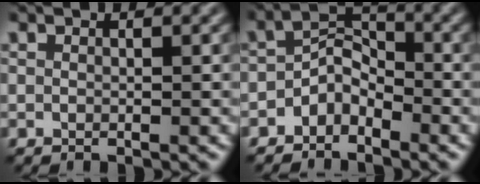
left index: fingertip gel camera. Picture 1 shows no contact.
{"total": 2.9, "force": [-2.1, 1.6, 1.2], "torque": [-0.024, 0.010, -0.043]}